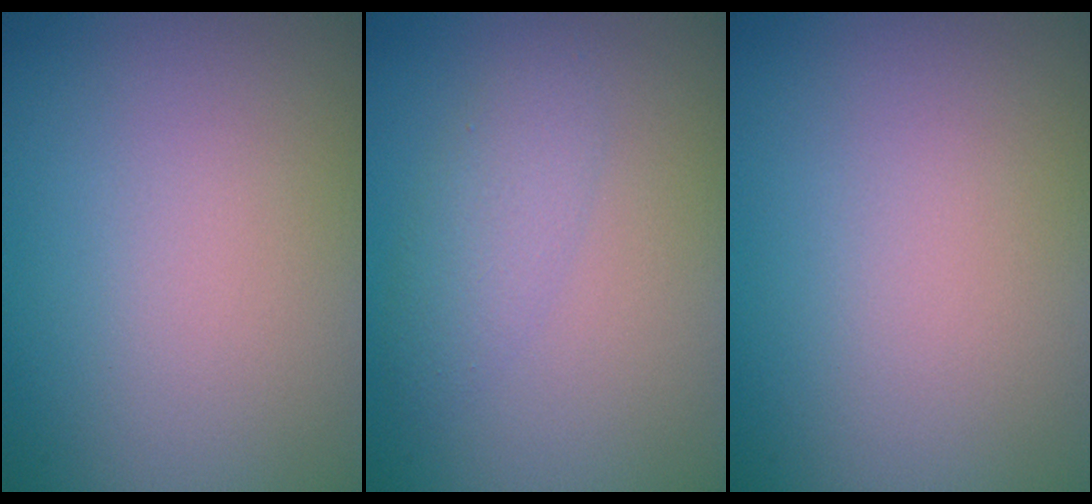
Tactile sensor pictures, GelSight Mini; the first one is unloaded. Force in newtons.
{"total": 2.1, "press": 2.1, "slide": 0.1}
{"total": 0.0}